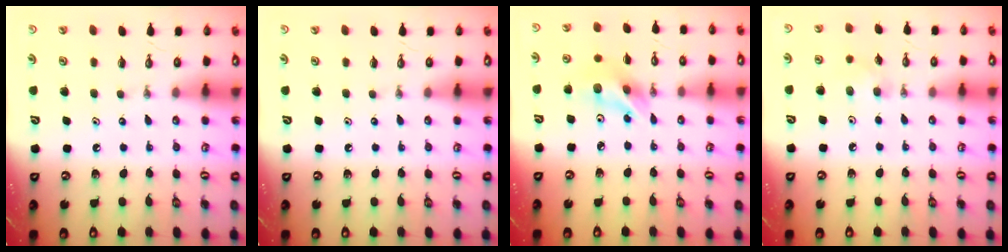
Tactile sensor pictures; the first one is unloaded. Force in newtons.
{"total": 0.0}
{"total": 11.4, "press": 10.9, "slide": 3.3}
{"total": 5.5, "press": 5.4, "slide": 1.5}